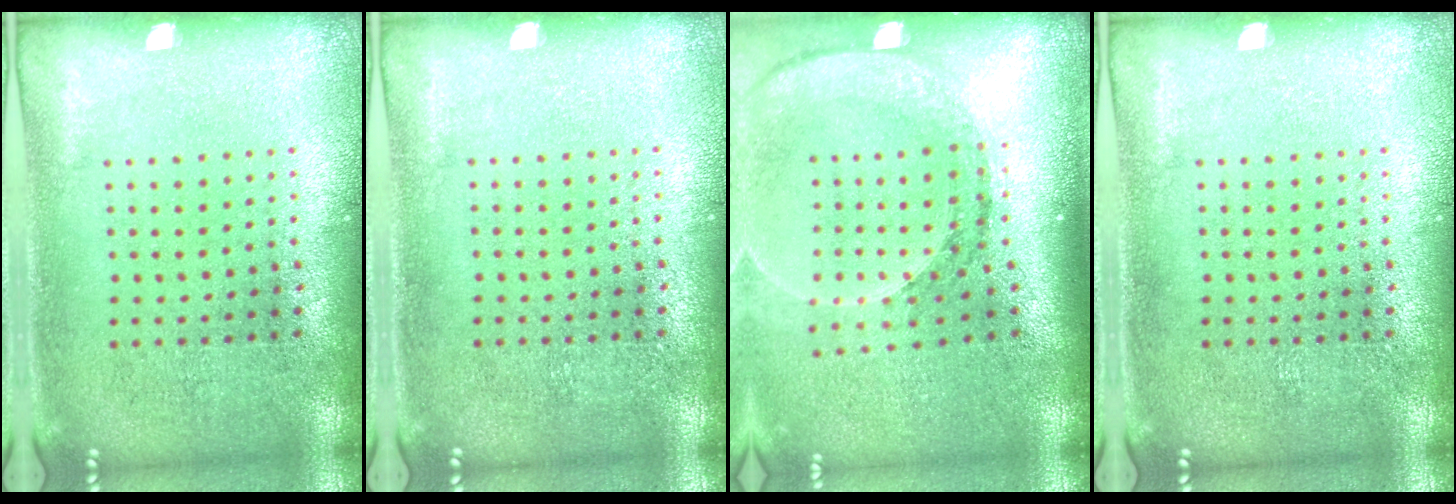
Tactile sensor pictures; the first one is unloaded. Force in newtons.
{"total": 0.0}
{"total": 2.8, "press": 2.1, "slide": 1.9}
{"total": 0.0}